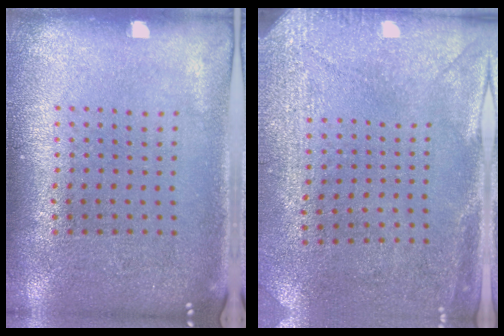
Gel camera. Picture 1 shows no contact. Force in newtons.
{"total": 3.0, "press": 2.3, "slide": 1.9}